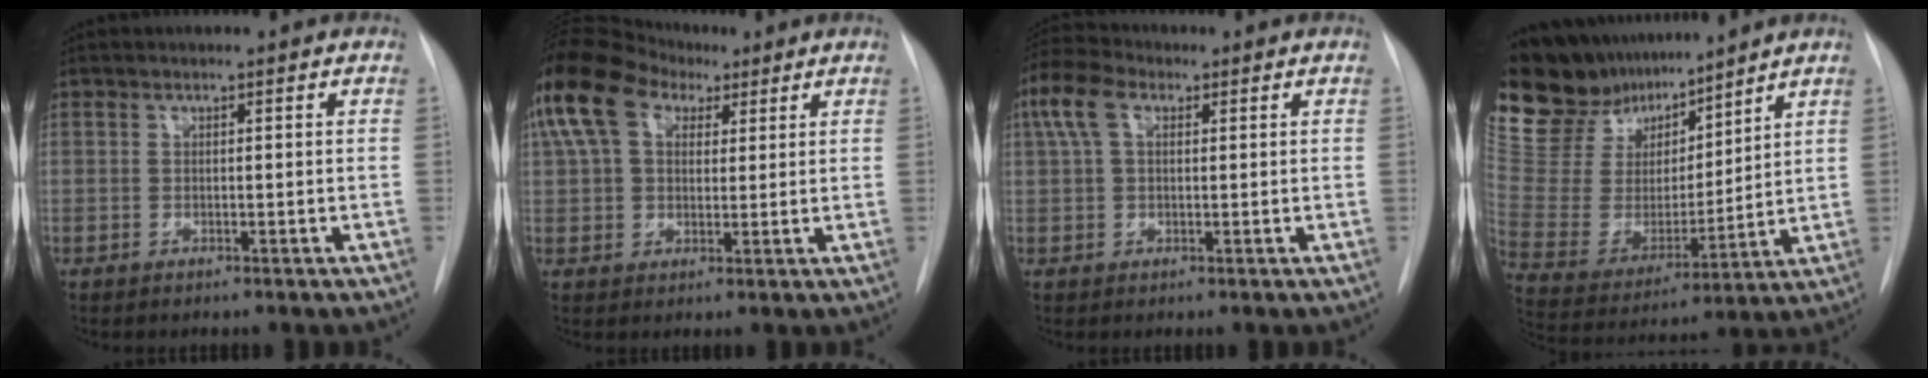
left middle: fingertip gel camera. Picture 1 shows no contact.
{"total": 13.4, "force": [6.9, 8.2, 8.1], "torque": [-0.180, 0.055, 0.124]}
{"total": 5.7, "force": [2.1, 3.1, 4.3], "torque": [-0.109, 0.029, 0.040]}
{"total": 17.2, "force": [15.4, 6.0, 4.7], "torque": [-0.094, 0.007, 0.290]}